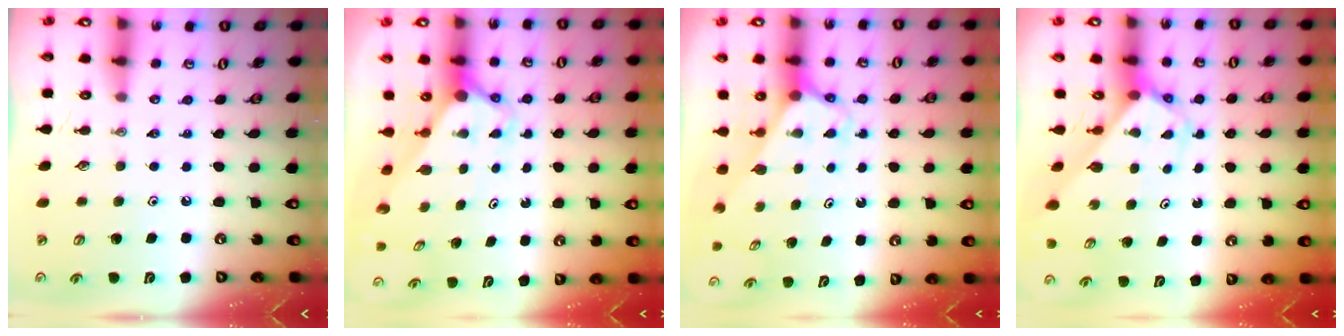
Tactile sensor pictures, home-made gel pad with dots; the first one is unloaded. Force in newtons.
{"total": 2.9, "press": 2.9, "slide": 0.3}
{"total": 2.5, "press": 2.5, "slide": 0.2}
{"total": 2.8, "press": 2.8, "slide": 0.1}